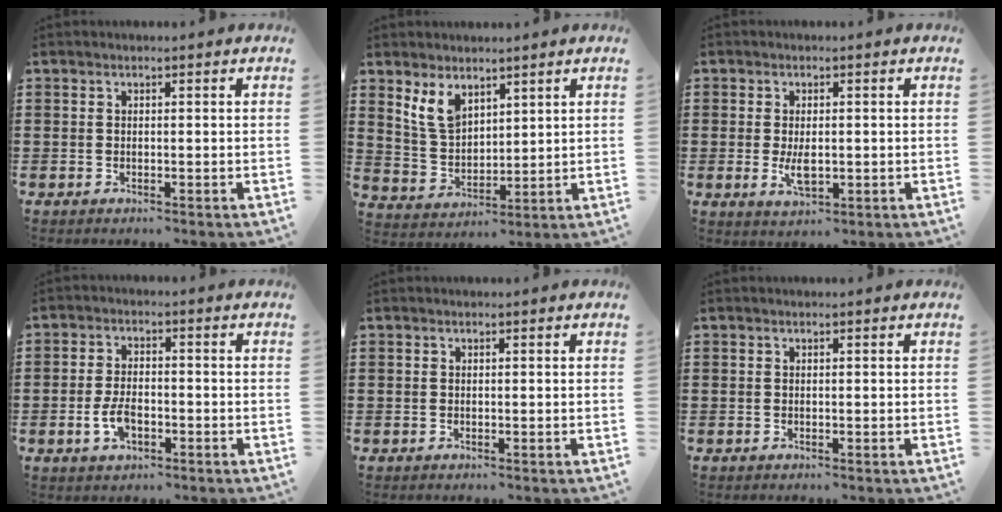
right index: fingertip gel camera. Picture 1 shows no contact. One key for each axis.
{"total": 6.2, "fx": 3.9, "fy": 3.5, "fz": 3.3, "tx": -0.086, "ty": -0.001, "tz": 0.072}
{"total": 3.4, "fx": -0.2, "fy": 1.7, "fz": 3.0, "tx": -0.064, "ty": -0.002, "tz": -0.005}
{"total": 4.4, "fx": -1.6, "fy": 2.3, "fz": 3.4, "tx": -0.081, "ty": -0.002, "tz": -0.033}
{"total": 0.0}
{"total": 0.0}